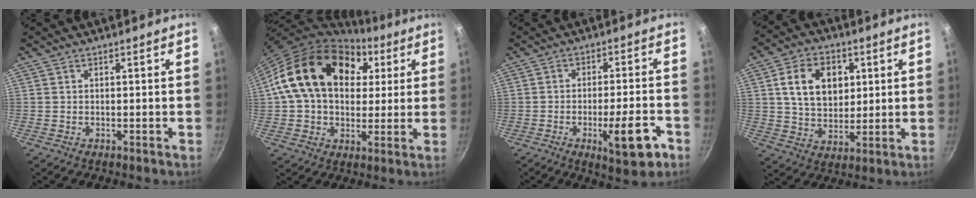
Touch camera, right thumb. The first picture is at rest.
{"total": 21.8, "force": [6.5, 15.6, 13.8], "torque": [-0.219, 0.013, 0.101]}
{"total": 10.6, "force": [-4.0, 2.9, 9.4], "torque": [-0.120, 0.013, -0.053]}
{"total": 12.5, "force": [3.1, 9.0, 8.0], "torque": [-0.110, -0.003, 0.052]}